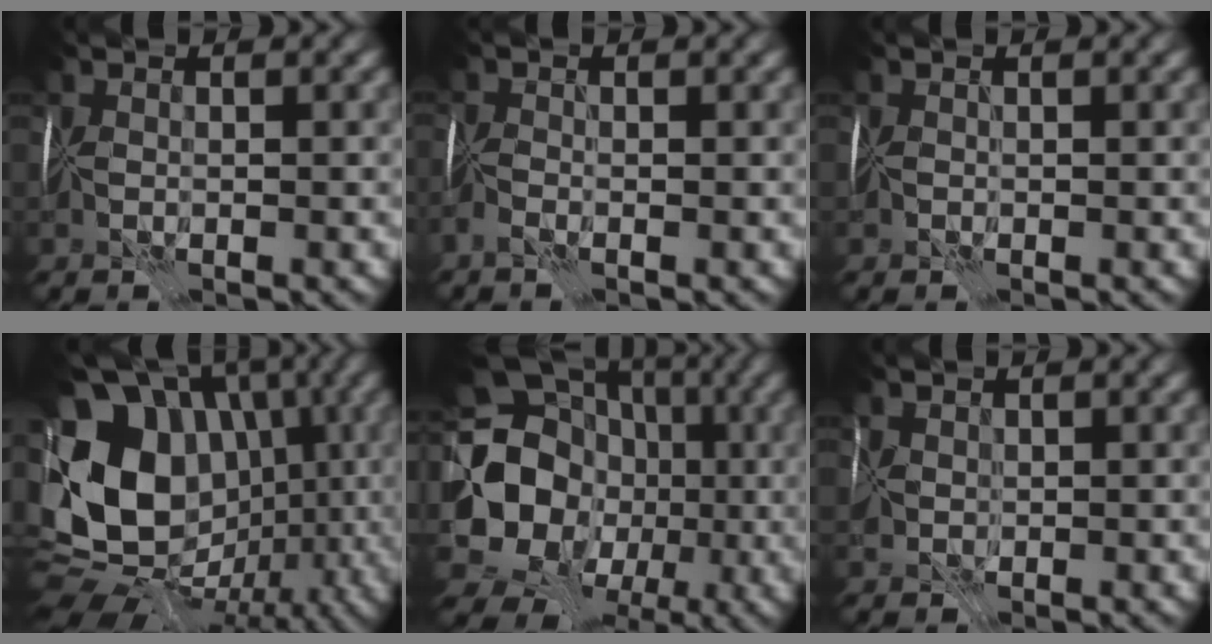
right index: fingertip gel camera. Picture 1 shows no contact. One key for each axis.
{"total": 1.6, "fx": -1.4, "fy": 0.2, "fz": 0.8, "tx": -0.017, "ty": -0.005, "tz": -0.033}
{"total": 0.0}
{"total": 14.5, "fx": 0.2, "fy": 11.1, "fz": 9.4, "tx": -0.139, "ty": 0.014, "tz": 0.017}
{"total": 17.9, "fx": -2.4, "fy": 15.4, "fz": 8.8, "tx": -0.136, "ty": -0.004, "tz": -0.057}
{"total": 1.9, "fx": 0.3, "fy": 1.3, "fz": 1.3, "tx": -0.024, "ty": -0.003, "tz": 0.005}